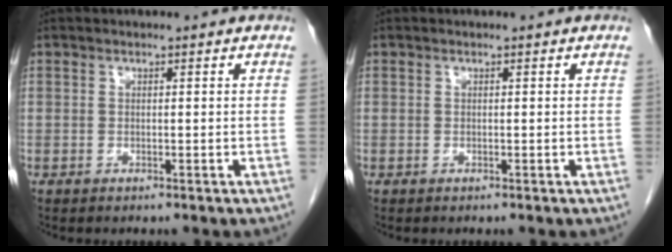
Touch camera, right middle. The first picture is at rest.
{"total": 0.0}